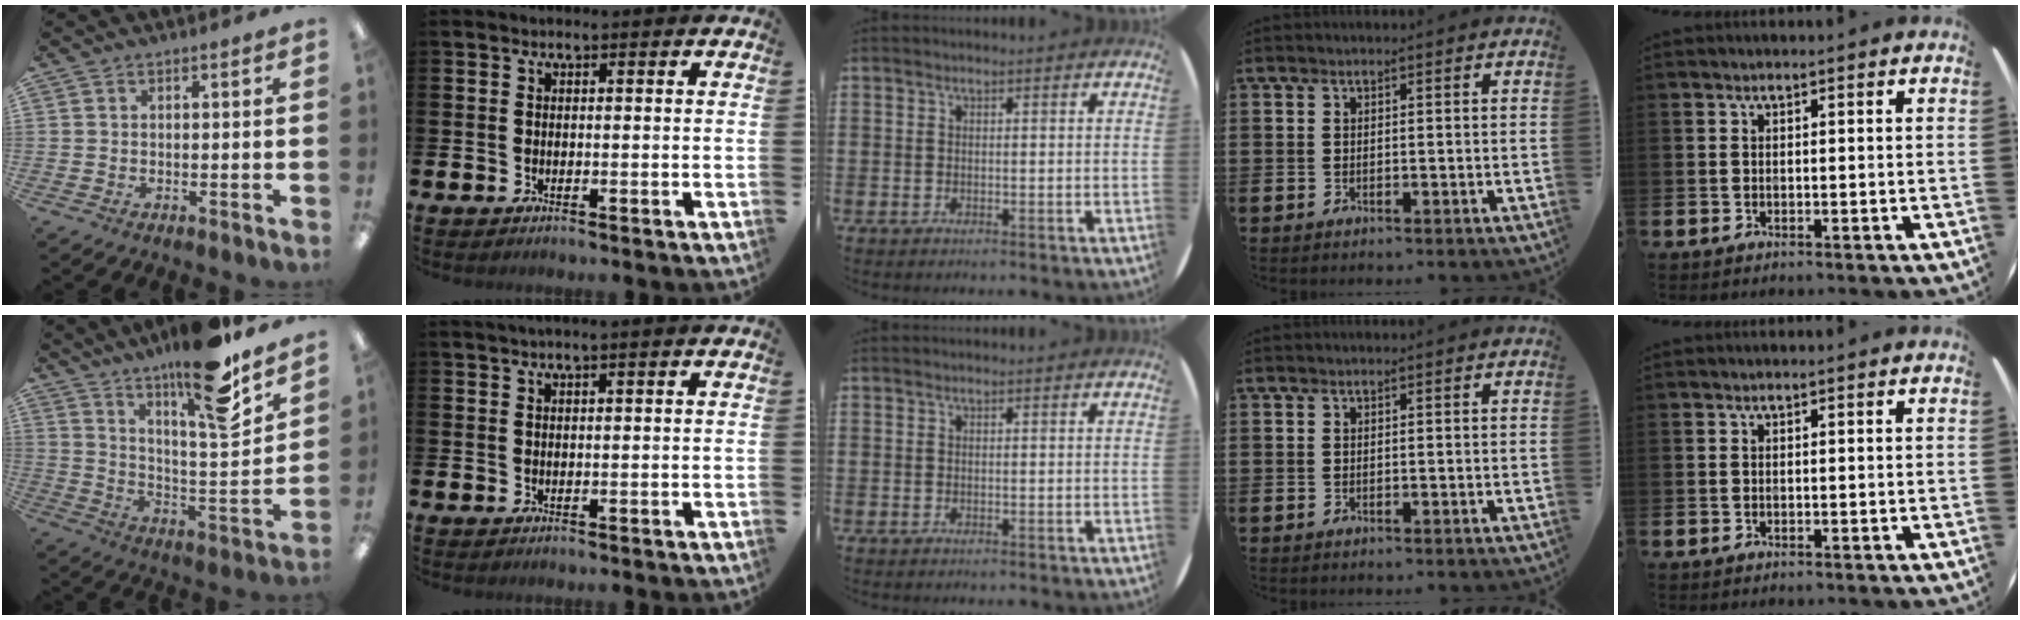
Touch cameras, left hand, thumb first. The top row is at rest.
{"thumb": {"total": 18.2, "force": [13.9, 2.9, 11.4], "torque": [-0.183, -0.101, 0.224]}, "index": {"total": 1.2, "force": [0.9, -0.3, 0.8], "torque": [-0.017, 0.002, 0.016]}}